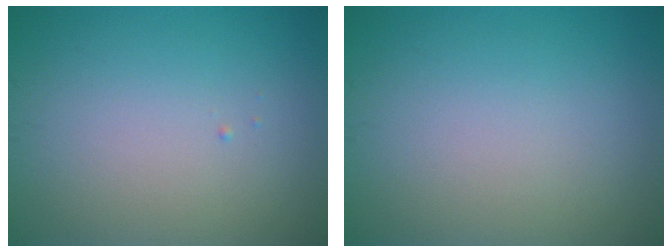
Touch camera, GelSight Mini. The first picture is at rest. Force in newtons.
{"total": 0.0}